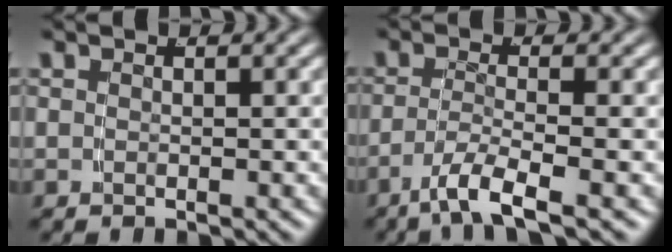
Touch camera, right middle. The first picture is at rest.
{"total": 3.8, "force": [-2.4, 0.3, 2.9], "torque": [-0.056, -0.012, -0.035]}